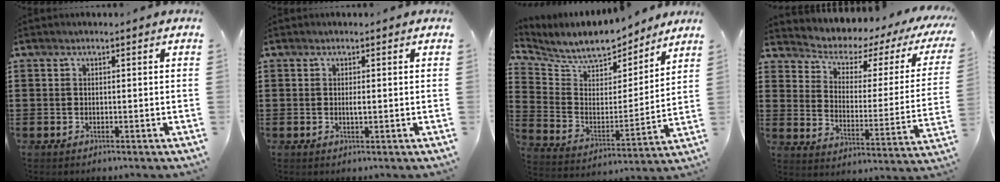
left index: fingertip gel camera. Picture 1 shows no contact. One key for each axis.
{"total": 1.1, "fx": 0.1, "fy": 0.2, "fz": 1.0, "tx": -0.020, "ty": -0.003, "tz": 0.002}
{"total": 8.6, "fx": 8.1, "fy": 2.3, "fz": 2.0, "tx": -0.077, "ty": -0.057, "tz": 0.139}
{"total": 3.7, "fx": 2.7, "fy": 2.0, "fz": 1.5, "tx": -0.052, "ty": -0.025, "tz": 0.036}